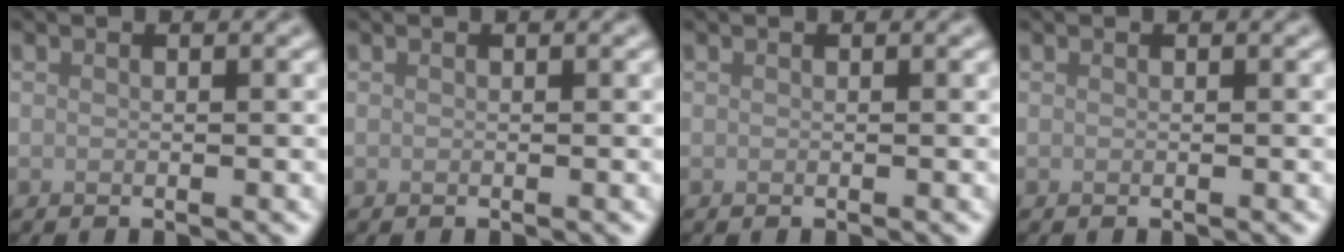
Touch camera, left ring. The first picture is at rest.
{"total": 0.0}
{"total": 0.0}
{"total": 0.0}